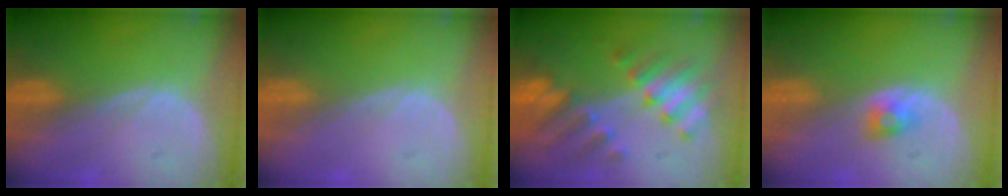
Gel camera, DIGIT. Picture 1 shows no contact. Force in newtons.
{"total": 0.5, "press": 0.0, "slide": 0.5}
{"total": 8.0, "press": 7.8, "slide": 1.3}
{"total": 2.2, "press": 2.1, "slide": 0.3}